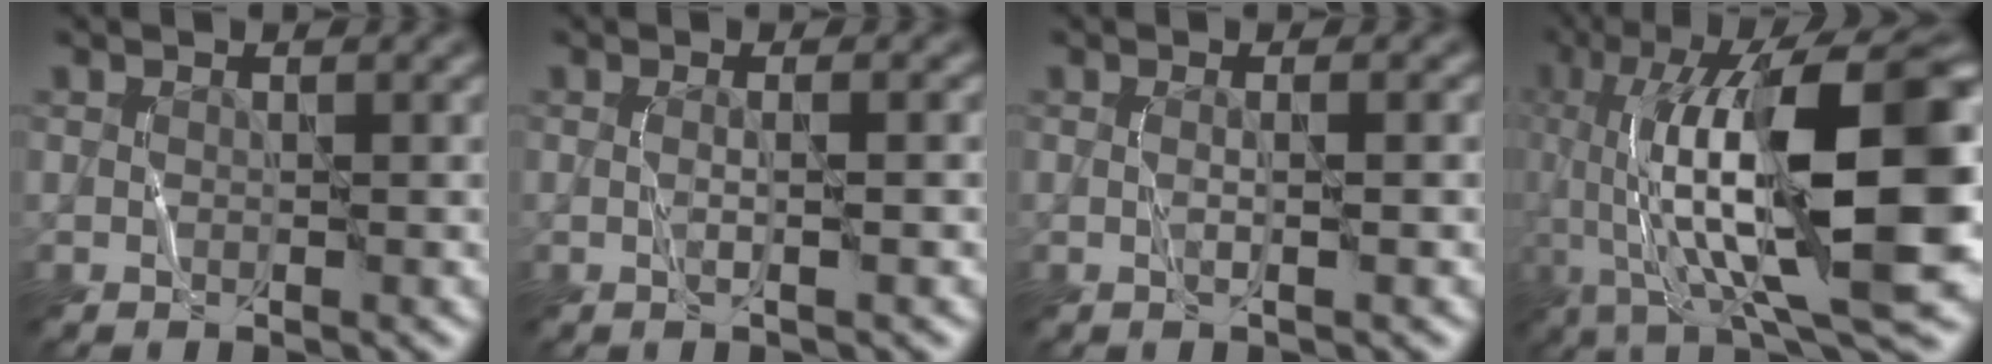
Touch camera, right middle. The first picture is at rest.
{"total": 1.6, "force": [0.0, 0.5, 1.6], "torque": [-0.016, 0.003, -0.010]}
{"total": 1.3, "force": [0.0, 0.4, 1.3], "torque": [-0.015, 0.004, -0.006]}
{"total": 18.0, "force": [1.3, 7.0, 16.6], "torque": [-0.280, 0.031, 0.028]}